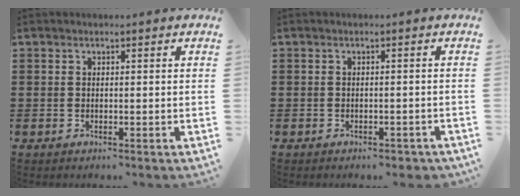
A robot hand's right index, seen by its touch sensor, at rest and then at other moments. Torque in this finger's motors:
{"motor_torque": [0.30, 0.43, 0.14, 0.01]}